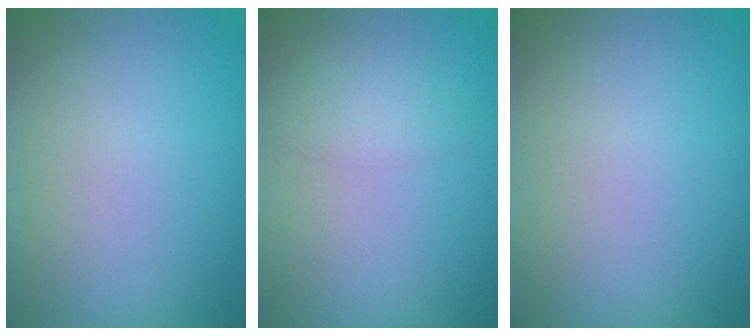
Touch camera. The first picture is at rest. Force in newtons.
{"total": 1.7, "press": 1.7, "slide": 0.1}
{"total": 0.0}